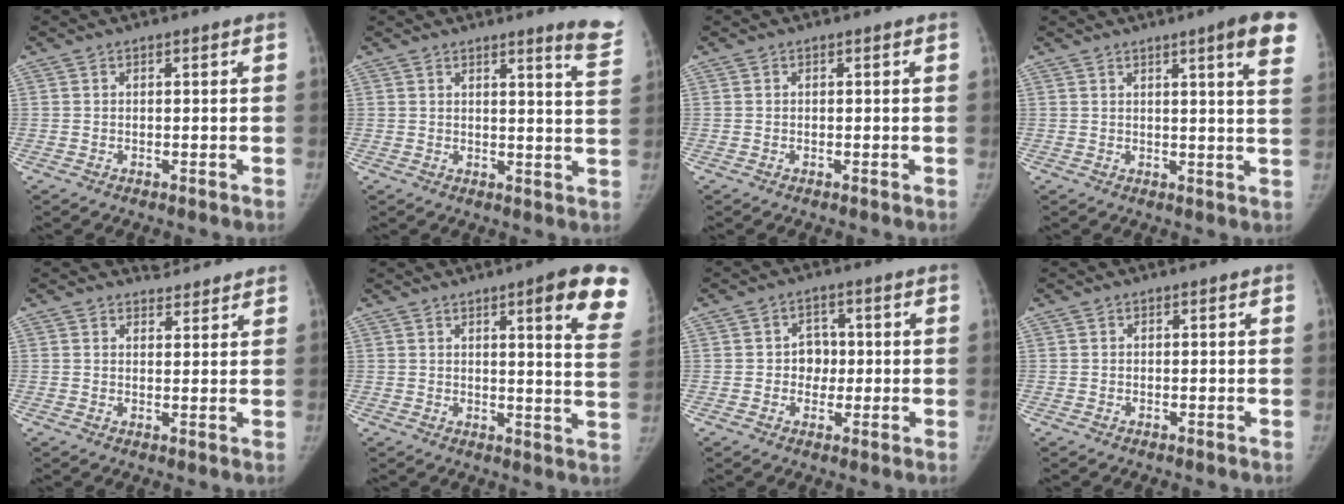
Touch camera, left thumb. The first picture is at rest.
{"total": 7.7, "force": [6.3, -0.2, 4.4], "torque": [-0.039, -0.051, 0.055]}
{"total": 0.0}
{"total": 9.6, "force": [5.6, 0.4, 7.9], "torque": [-0.090, -0.022, 0.056]}
{"total": 3.0, "force": [2.7, 1.1, -0.4], "torque": [0.023, -0.023, 0.033]}
{"total": 13.8, "force": [7.9, 2.3, 11.0], "torque": [-0.108, -0.038, 0.084]}
{"total": 4.5, "force": [0.0, 3.8, 2.3], "torque": [-0.002, 0.009, -0.006]}
{"total": 0.0}